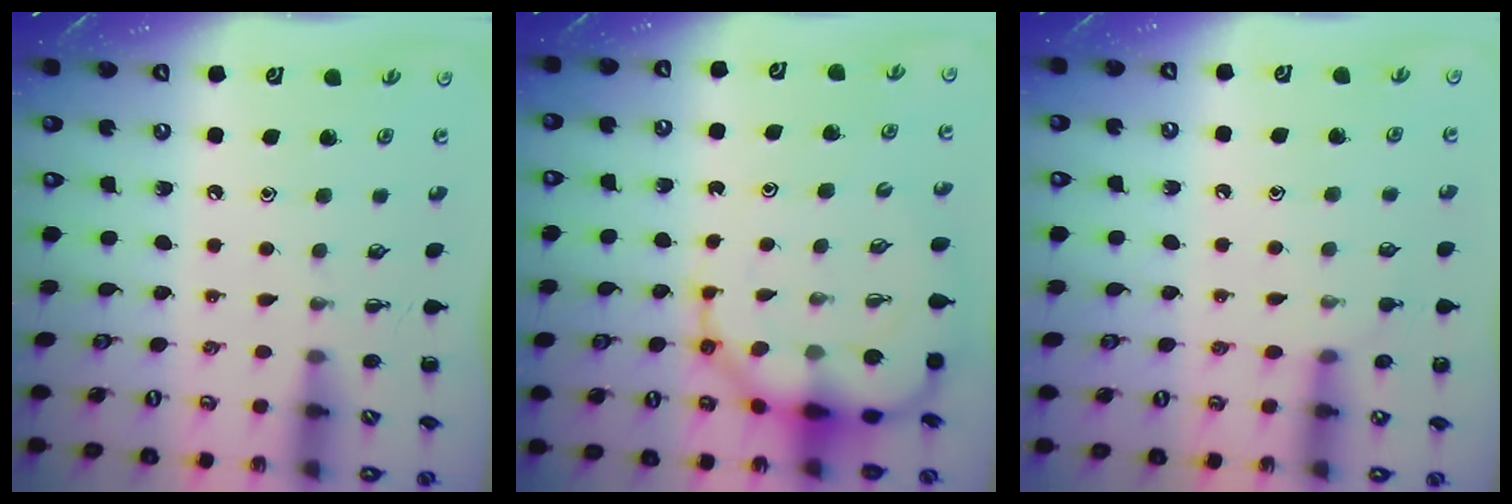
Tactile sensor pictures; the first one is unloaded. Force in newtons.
{"total": 12.5, "press": 12.0, "slide": 3.5}
{"total": 5.9, "press": 5.8, "slide": 1.5}